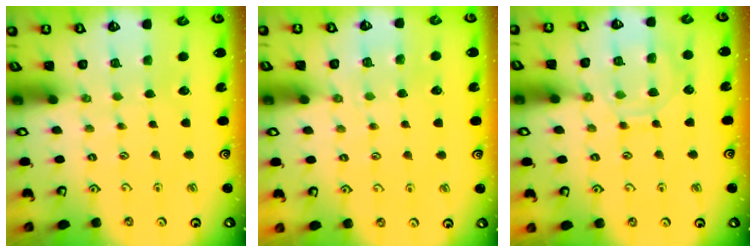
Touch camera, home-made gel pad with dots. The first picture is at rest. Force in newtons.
{"total": 3.2, "press": 3.1, "slide": 0.7}
{"total": 11.2, "press": 11.1, "slide": 1.1}